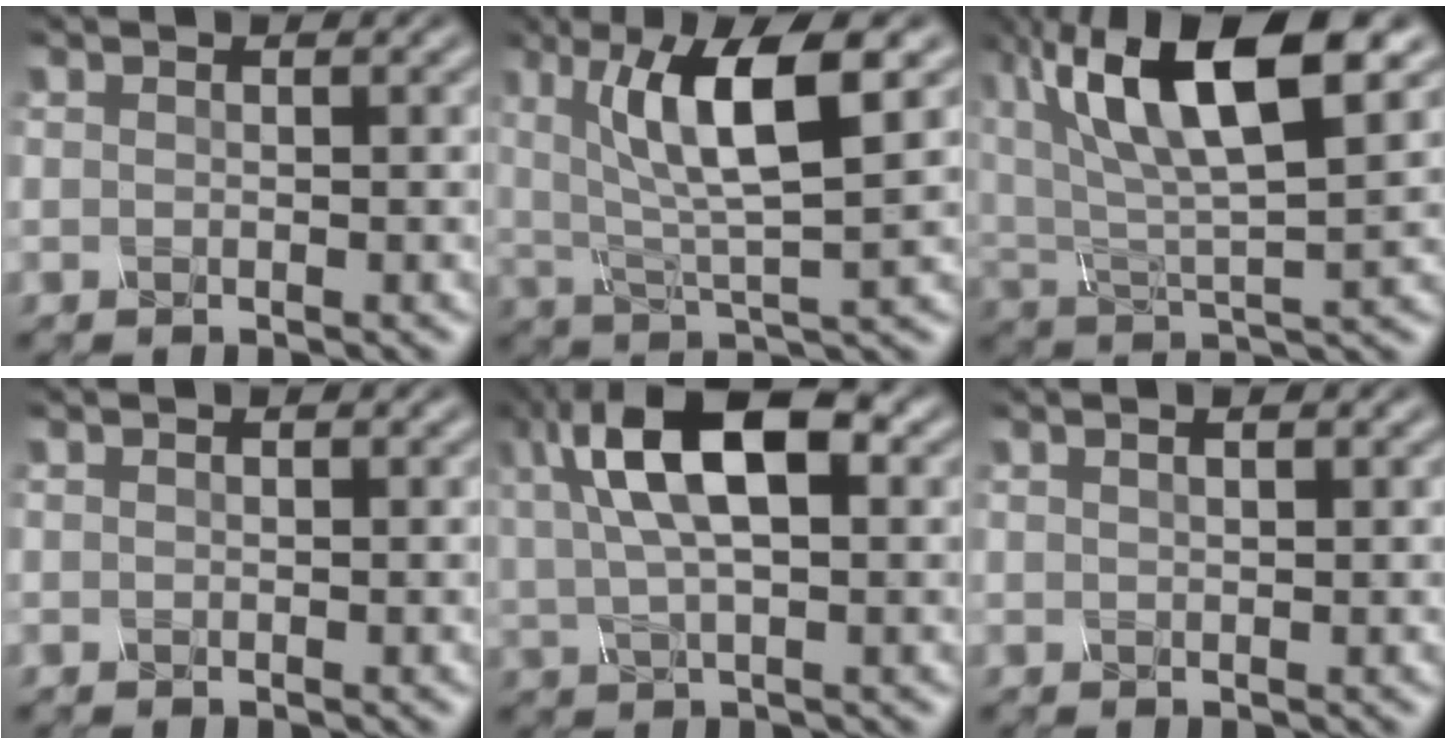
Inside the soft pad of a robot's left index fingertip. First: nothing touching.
{"total": 8.2, "force": [2.6, 2.0, 7.6], "torque": [-0.133, -0.001, 0.043]}
{"total": 12.5, "force": [5.7, 4.4, 10.2], "torque": [-0.183, 0.020, 0.090]}
{"total": 0.0}
{"total": 10.7, "force": [3.3, 4.8, 8.9], "torque": [-0.167, 0.015, 0.047]}
{"total": 2.0, "force": [1.1, 0.8, 1.4], "torque": [-0.014, 0.004, 0.000]}